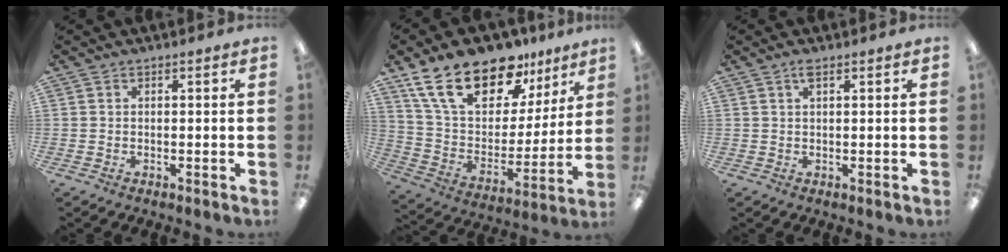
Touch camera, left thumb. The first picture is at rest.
{"total": 21.4, "force": [14.9, 10.5, 11.4], "torque": [-0.211, -0.084, 0.269]}
{"total": 1.8, "force": [1.1, 0.6, 1.4], "torque": [-0.023, 0.000, 0.017]}